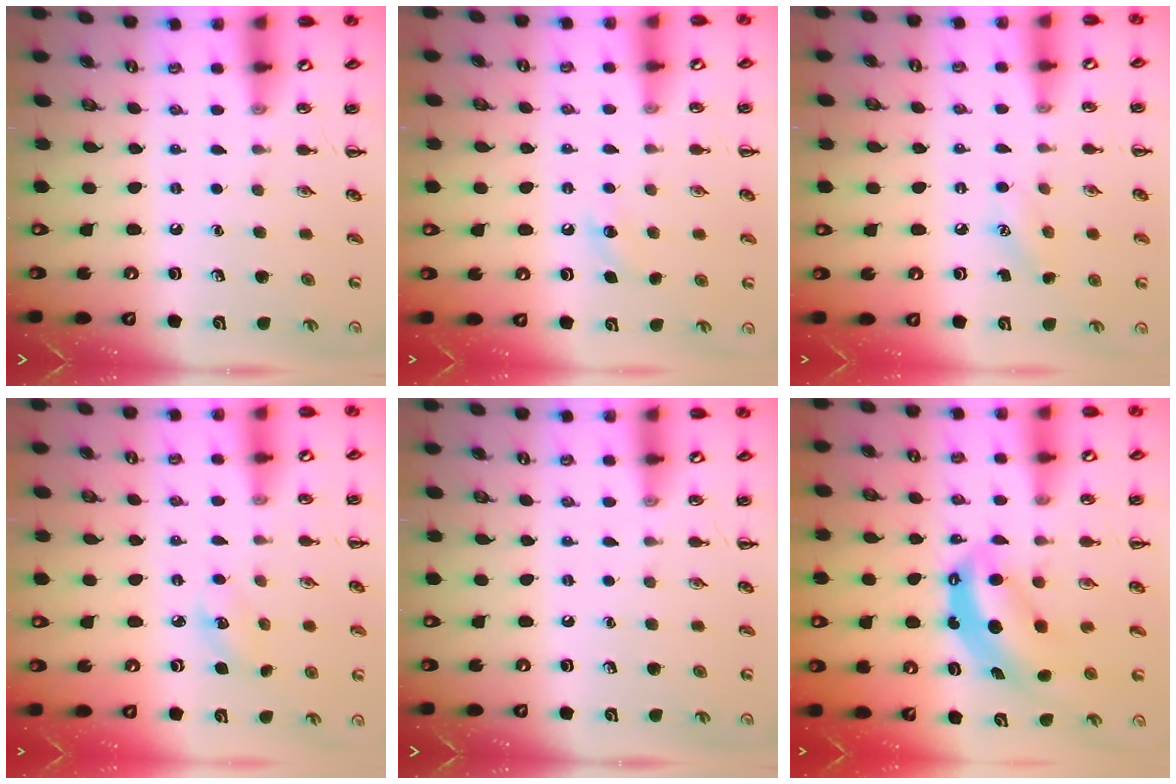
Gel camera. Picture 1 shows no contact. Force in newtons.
{"total": 4.0, "press": 3.9, "slide": 1.1}
{"total": 5.6, "press": 5.5, "slide": 1.4}
{"total": 4.8, "press": 4.6, "slide": 1.3}
{"total": 0.0}
{"total": 7.0, "press": 6.8, "slide": 1.4}